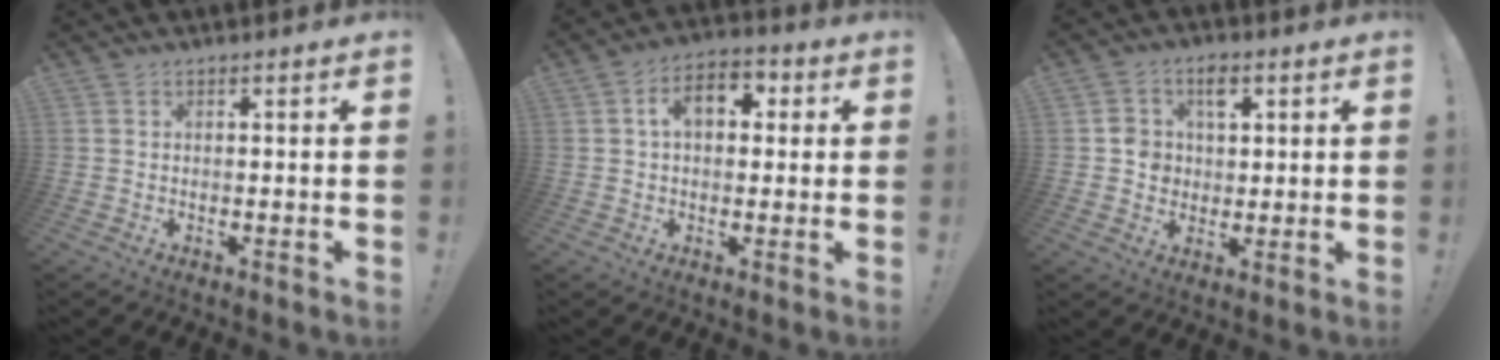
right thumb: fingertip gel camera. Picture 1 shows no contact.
{"total": 9.0, "force": [2.0, 5.9, 6.6], "torque": [-0.100, 0.013, 0.033]}
{"total": 7.2, "force": [2.1, 6.2, 2.9], "torque": [-0.032, -0.009, 0.037]}